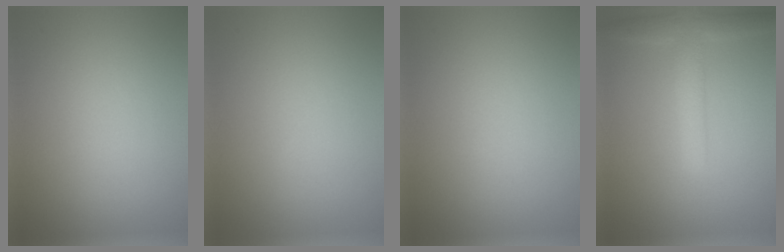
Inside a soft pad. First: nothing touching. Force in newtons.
{"total": 0.0}
{"total": 0.0}
{"total": 3.9, "press": 3.9, "slide": 0.4}